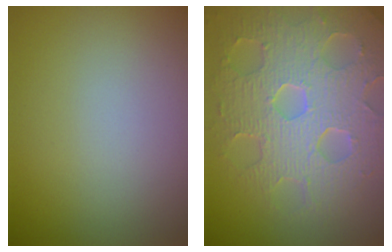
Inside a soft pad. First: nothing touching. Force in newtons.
{"total": 8.6, "press": 6.1, "slide": 6.1}